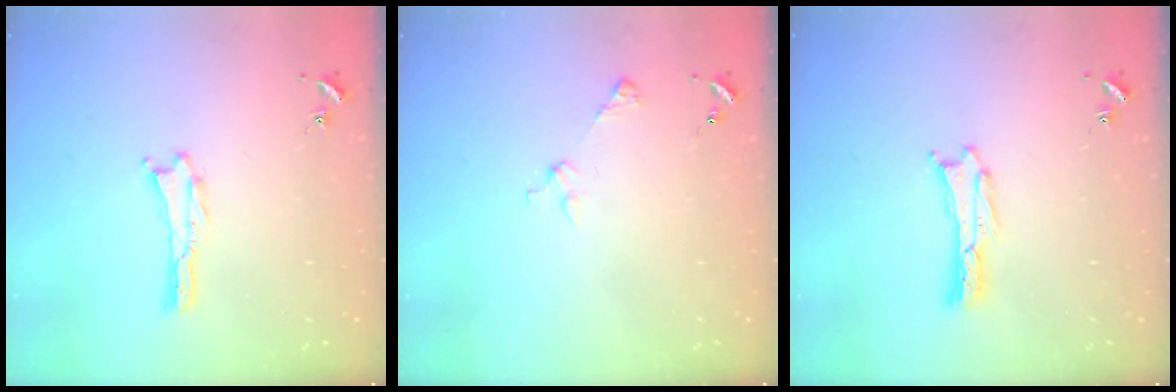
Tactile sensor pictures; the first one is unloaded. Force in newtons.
{"total": 2.9, "press": 2.9, "slide": 0.3}
{"total": 0.0}